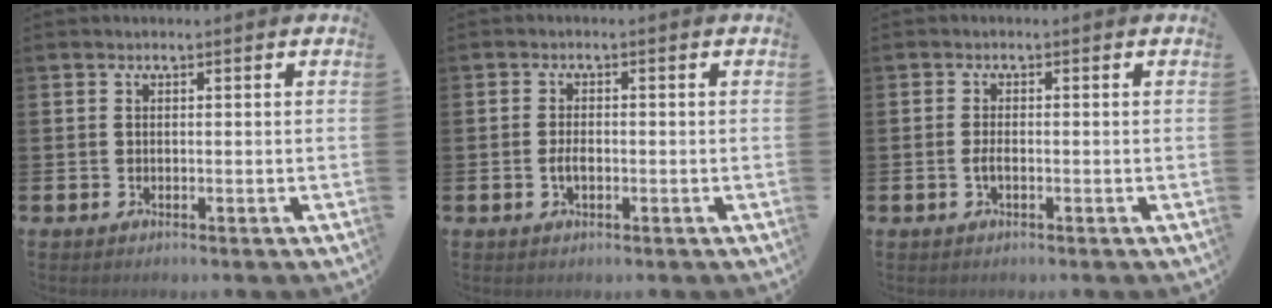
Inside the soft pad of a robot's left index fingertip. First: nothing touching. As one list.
[{"total": 2.1, "force": [-0.5, 1.1, 1.7], "torque": [-0.028, 0.000, -0.011]}, {"total": 1.3, "force": [-0.5, 0.4, 1.2], "torque": [-0.018, -0.001, -0.011]}]